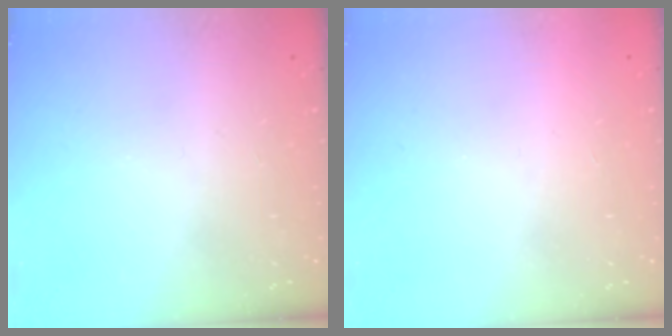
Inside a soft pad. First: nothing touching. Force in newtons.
{"total": 1.5, "press": 1.5, "slide": 0.1}